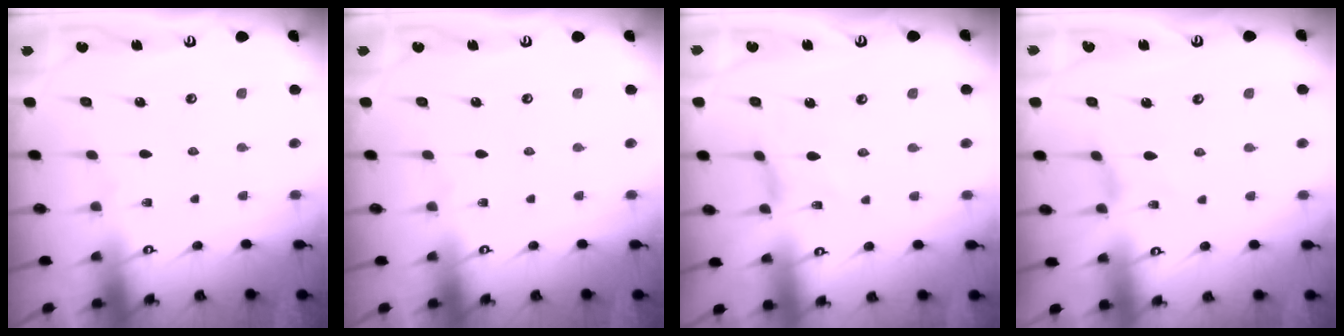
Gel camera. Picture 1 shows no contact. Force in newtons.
{"total": 0.0}
{"total": 0.0}
{"total": 0.0}